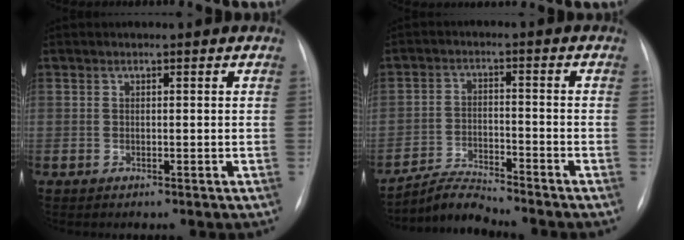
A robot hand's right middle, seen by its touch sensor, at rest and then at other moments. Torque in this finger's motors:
{"motor_torque": [-0.65, -0.72, -0.12, 0.00]}